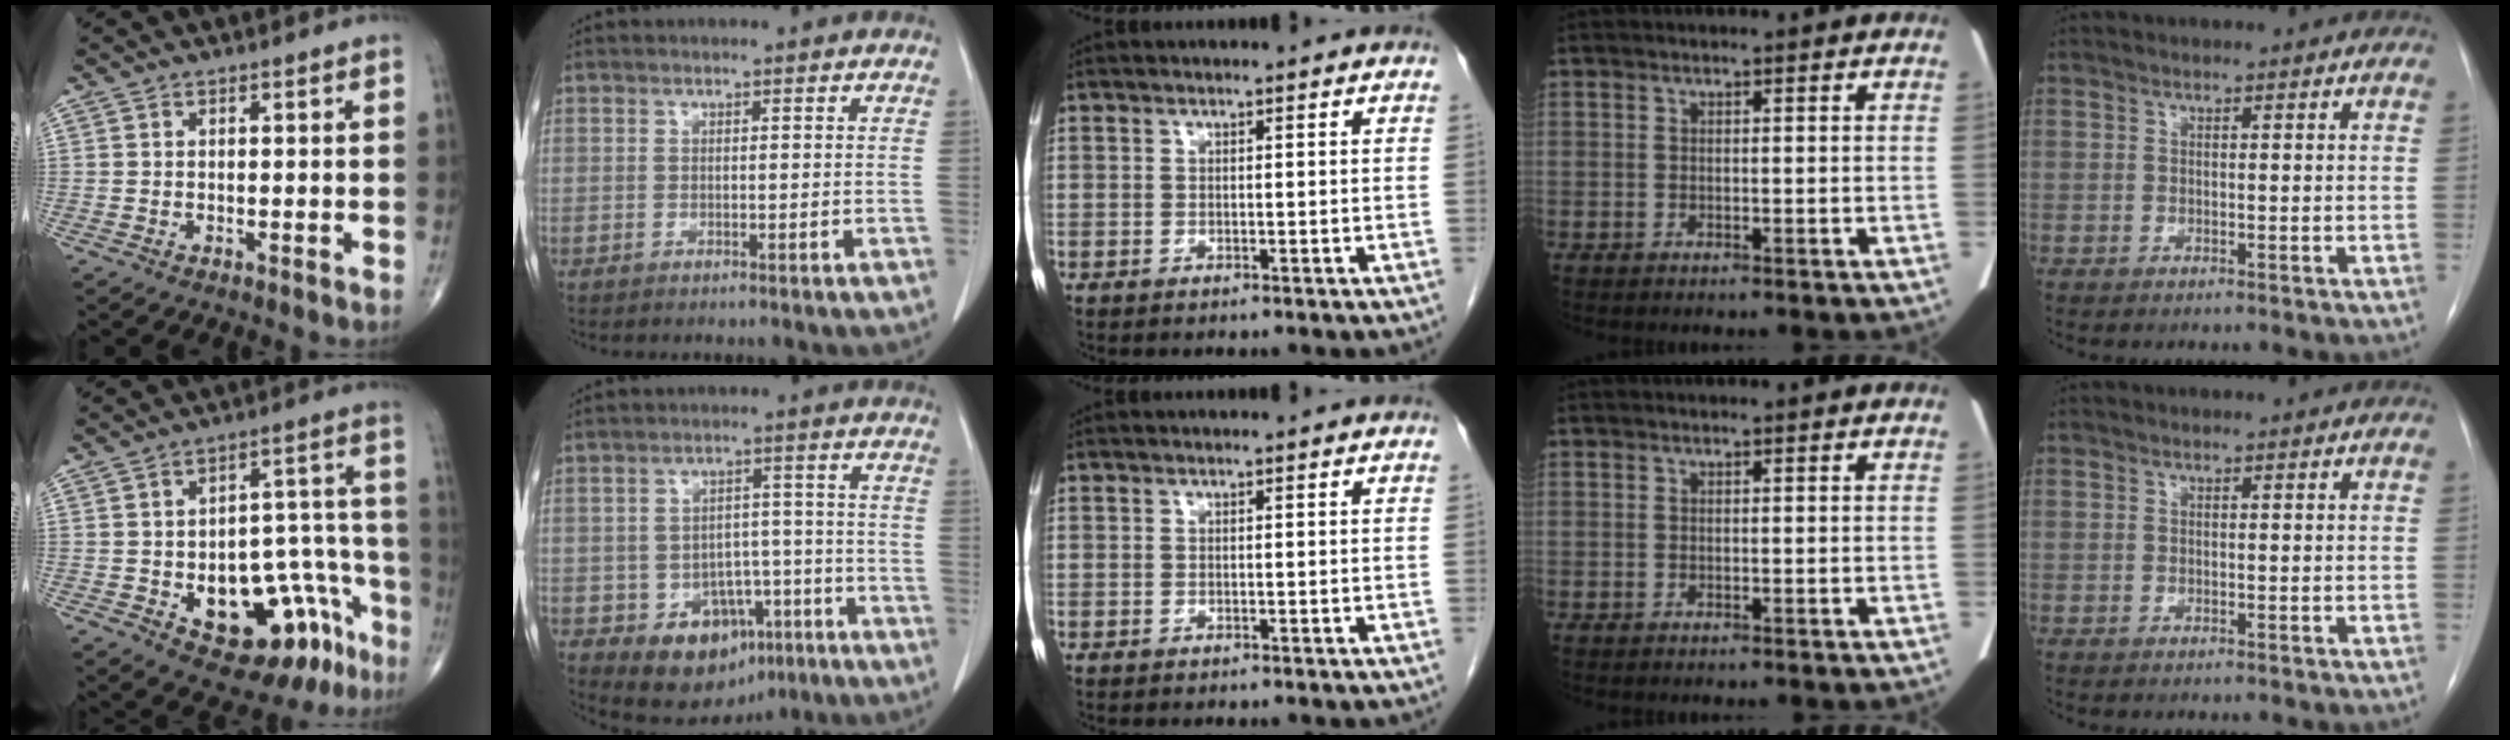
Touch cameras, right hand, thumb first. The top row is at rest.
{"thumb": {"total": 18.0, "force": [-8.6, 9.5, 12.6], "torque": [-0.113, 0.081, -0.107]}, "index": {"total": 10.2, "force": [-4.9, 7.6, 4.7], "torque": [-0.059, 0.026, -0.058]}}